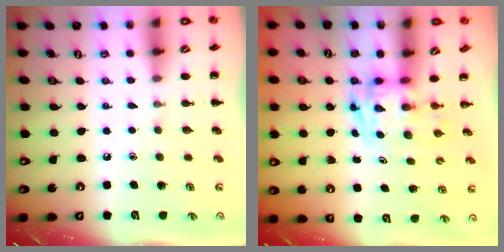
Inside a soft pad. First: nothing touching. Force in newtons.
{"total": 2.8, "press": 2.8, "slide": 0.5}